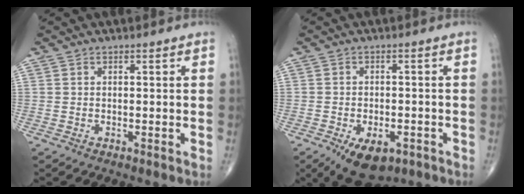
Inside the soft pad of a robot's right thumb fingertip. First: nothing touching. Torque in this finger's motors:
{"motor_torque": [0.71, 0.31, 0.02, -0.29, 0.04]}